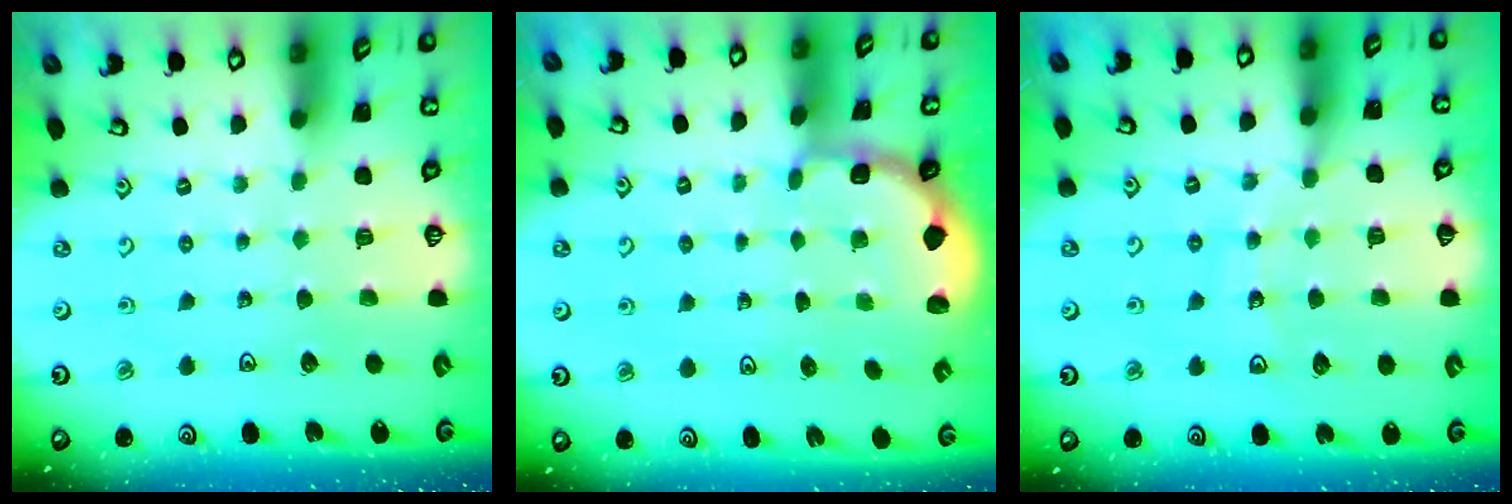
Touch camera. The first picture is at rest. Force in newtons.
{"total": 1.8, "press": 1.7, "slide": 0.7}
{"total": 12.0, "press": 11.7, "slide": 2.7}